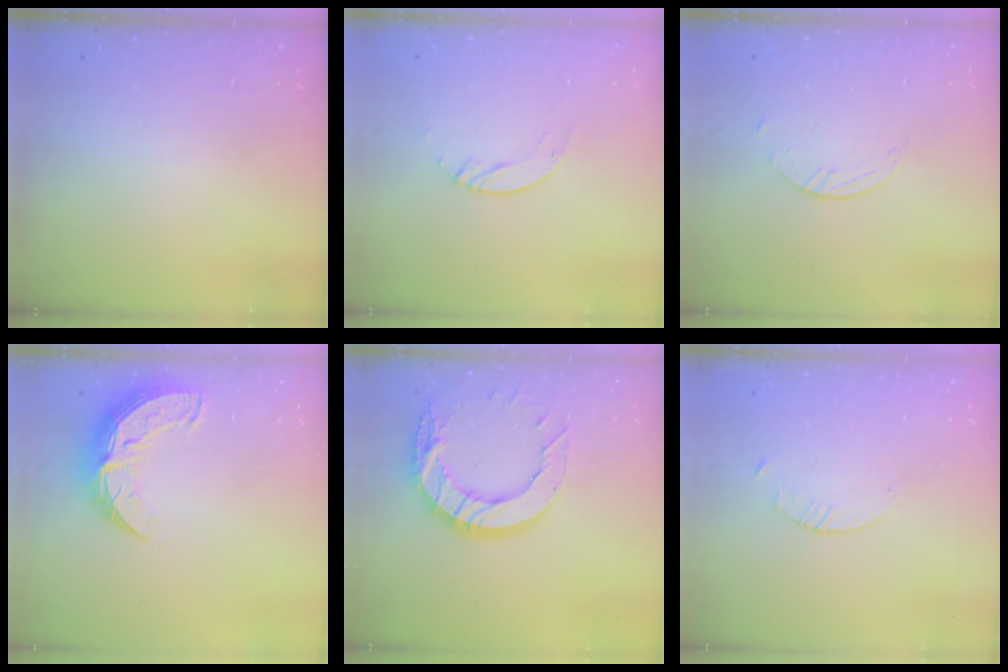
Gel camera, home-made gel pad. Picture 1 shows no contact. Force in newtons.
{"total": 4.2, "press": 4.1, "slide": 0.4}
{"total": 1.8, "press": 1.8, "slide": 0.1}
{"total": 12.2, "press": 12.2, "slide": 1.1}
{"total": 15.9, "press": 15.9, "slide": 1.3}
{"total": 1.5, "press": 1.5, "slide": 0.2}